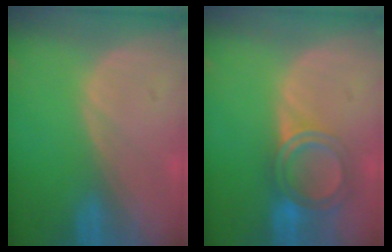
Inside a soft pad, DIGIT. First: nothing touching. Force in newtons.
{"total": 6.1, "press": 5.3, "slide": 3.0}